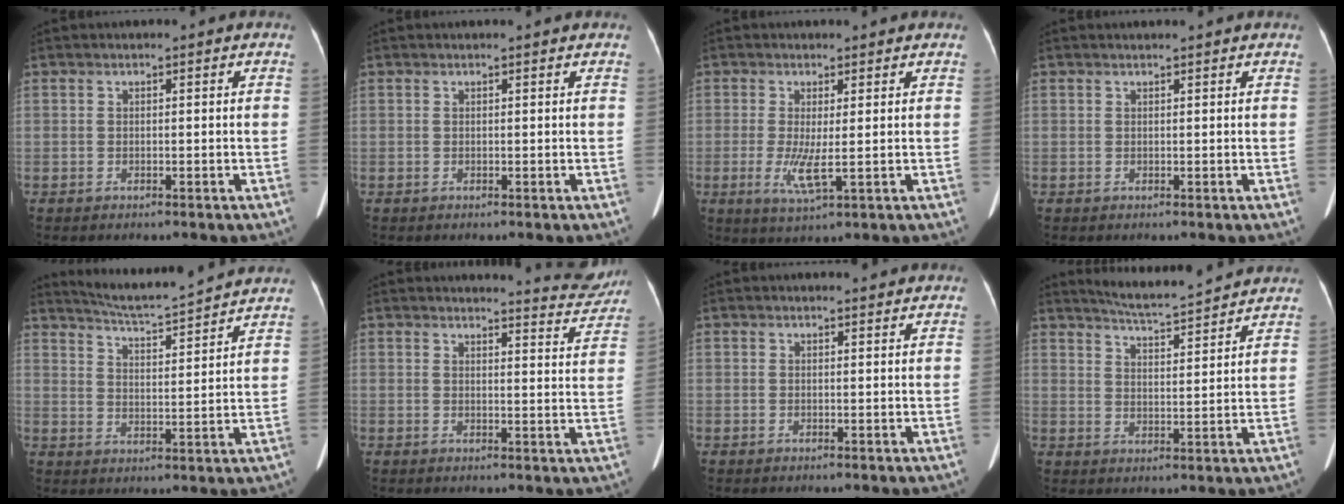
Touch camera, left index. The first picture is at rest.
{"total": 0.7, "force": [0.7, -0.1, 0.2], "torque": [-0.011, 0.000, 0.009]}
{"total": 4.6, "force": [-0.3, 0.6, 4.6], "torque": [-0.093, -0.009, 0.001]}
{"total": 1.4, "force": [1.3, 0.1, 0.4], "torque": [-0.010, 0.010, 0.019]}
{"total": 13.1, "force": [12.4, -0.5, 4.1], "torque": [-0.082, 0.004, 0.178]}
{"total": 6.8, "force": [6.8, 0.2, 0.1], "torque": [-0.003, -0.034, 0.068]}
{"total": 1.3, "force": [1.3, 0.0, 0.1], "torque": [-0.009, -0.004, 0.018]}
{"total": 10.5, "force": [10.0, 0.1, 3.2], "torque": [-0.064, 0.010, 0.145]}